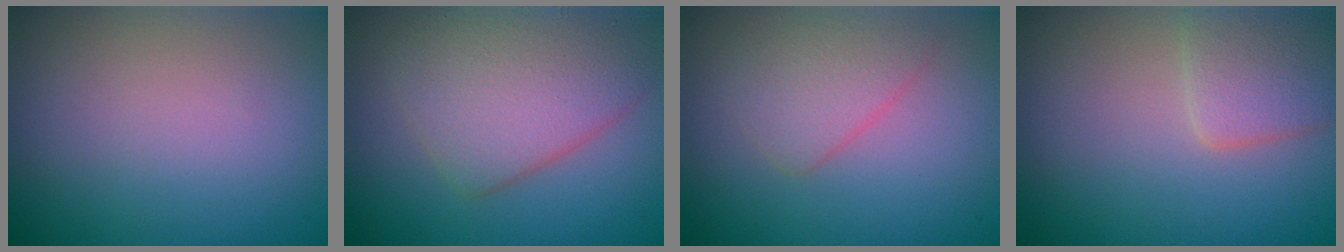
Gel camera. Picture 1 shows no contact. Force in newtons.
{"total": 5.5, "press": 5.5, "slide": 0.2}
{"total": 2.4, "press": 2.4, "slide": 0.2}
{"total": 2.9, "press": 2.9, "slide": 0.2}